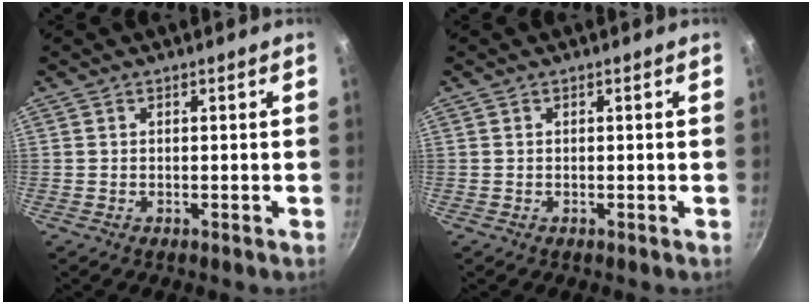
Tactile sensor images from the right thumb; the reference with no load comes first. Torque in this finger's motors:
{"motor_torque": [-0.09, -0.10, 0.06, 0.04, 0.03]}